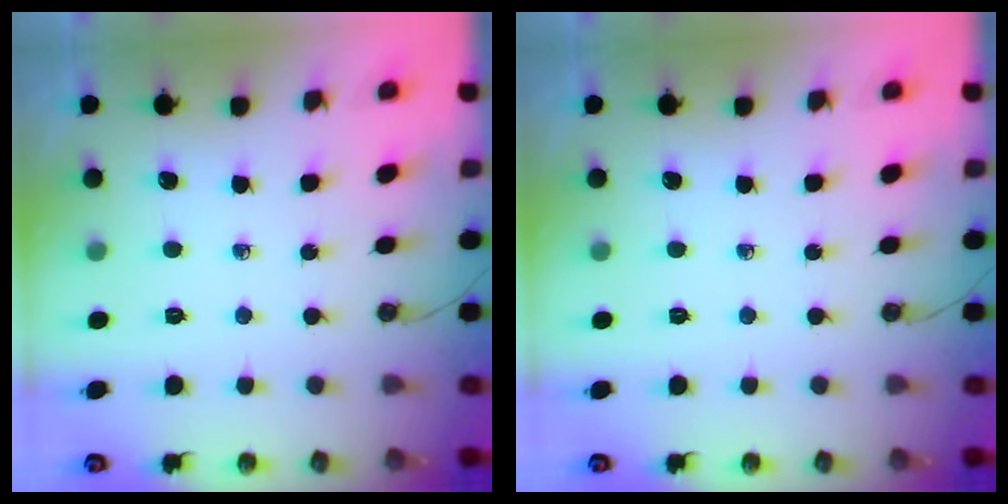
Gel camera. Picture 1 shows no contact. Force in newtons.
{"total": 0.0}